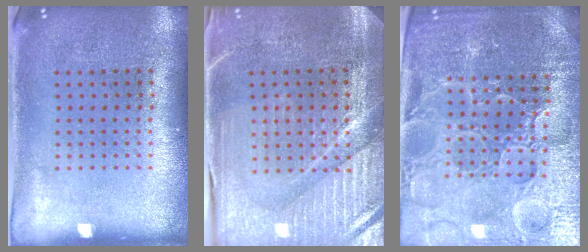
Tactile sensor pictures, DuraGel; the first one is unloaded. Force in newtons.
{"total": 4.0, "press": 3.9, "slide": 1.0}
{"total": 5.2, "press": 4.9, "slide": 1.8}